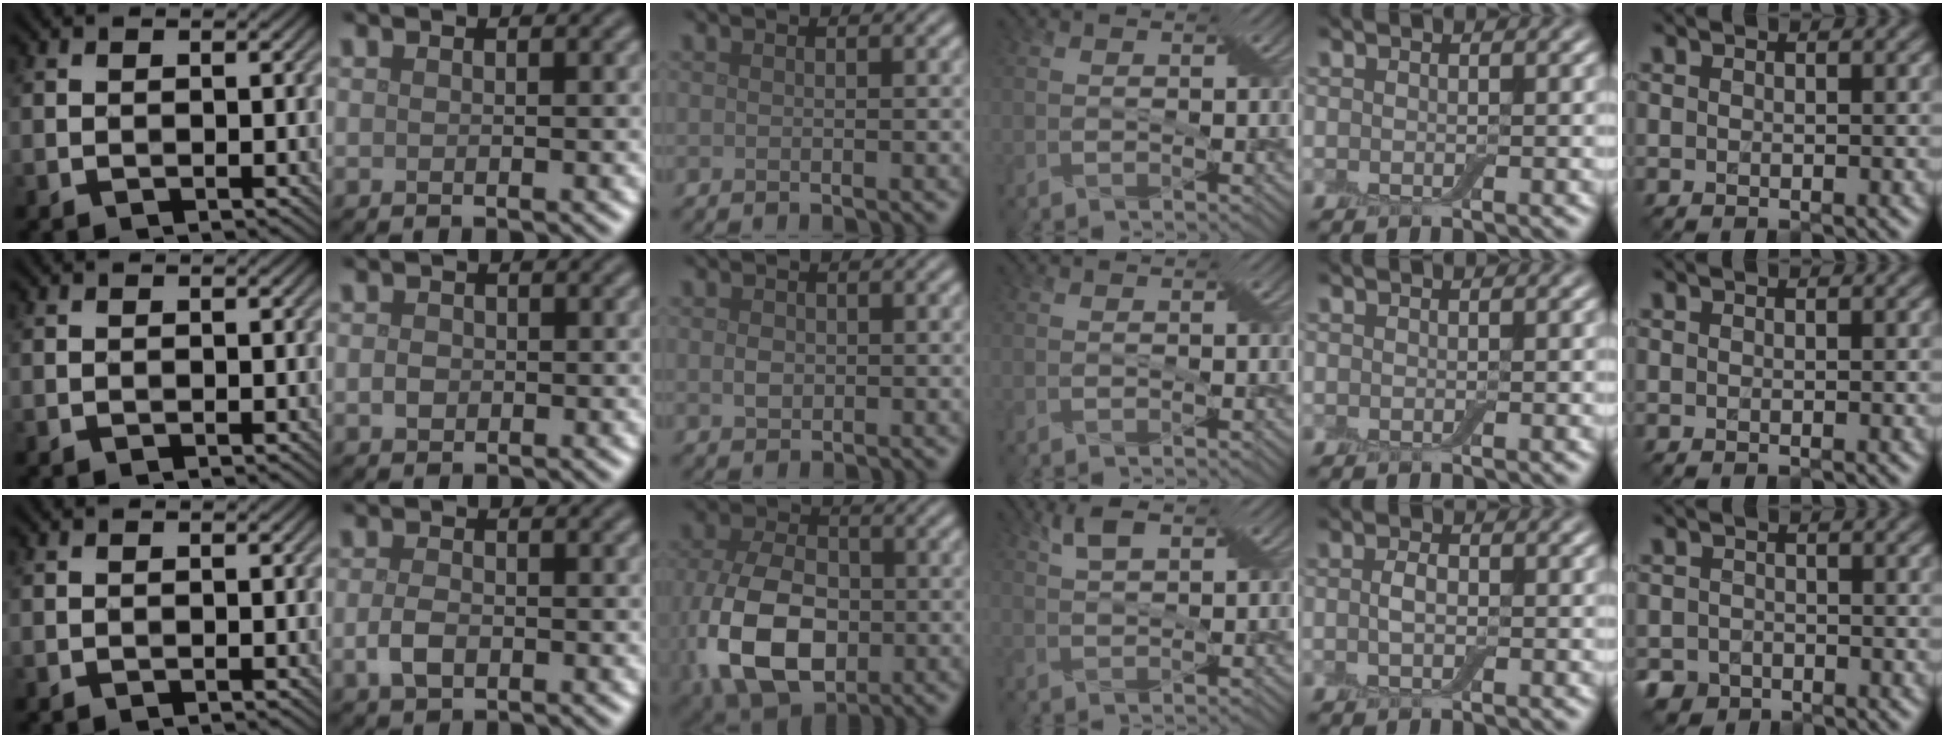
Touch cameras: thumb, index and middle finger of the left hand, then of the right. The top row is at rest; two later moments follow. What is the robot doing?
{"motion": "fold", "object": "apron"}